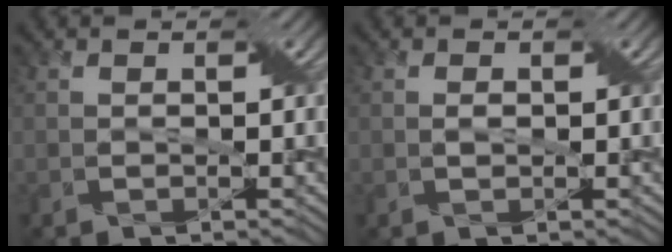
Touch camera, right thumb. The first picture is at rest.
{"total": 0.9, "force": [0.0, 0.6, 0.7], "torque": [-0.013, 0.001, 0.001]}